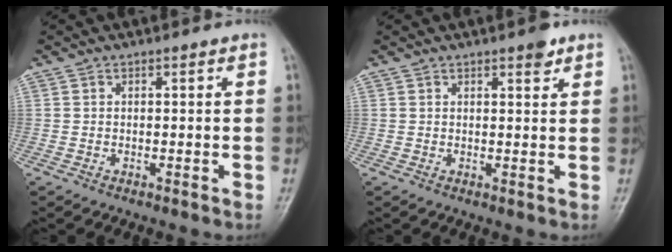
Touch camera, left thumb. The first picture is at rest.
{"total": 2.6, "force": [1.8, 0.9, 1.7], "torque": [-0.016, -0.009, 0.024]}